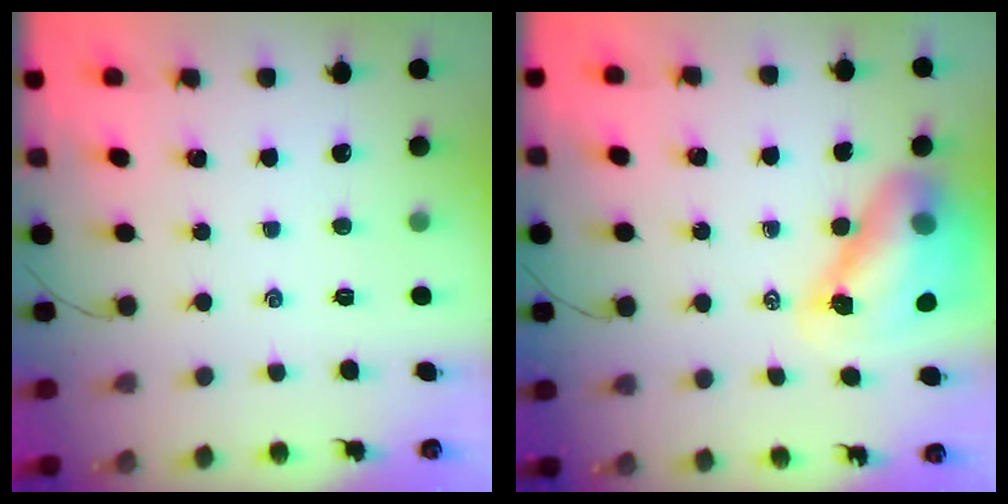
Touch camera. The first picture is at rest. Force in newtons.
{"total": 13.5, "press": 13.0, "slide": 3.8}